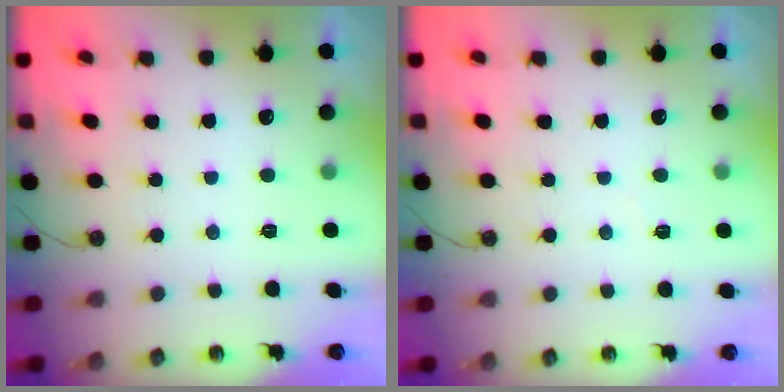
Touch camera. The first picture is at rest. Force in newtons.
{"total": 3.5, "press": 3.5, "slide": 0.6}